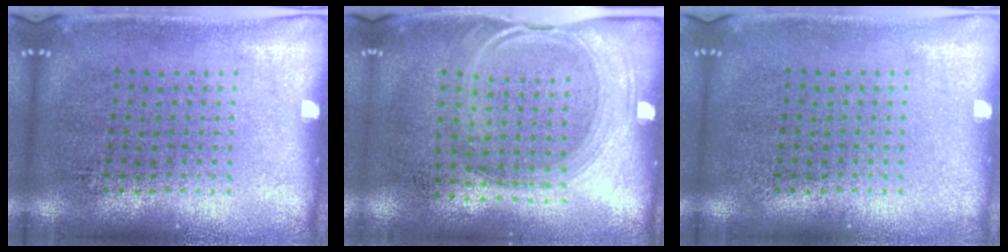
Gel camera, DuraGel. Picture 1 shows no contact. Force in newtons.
{"total": 1.5, "press": 1.3, "slide": 0.7}
{"total": 0.0}